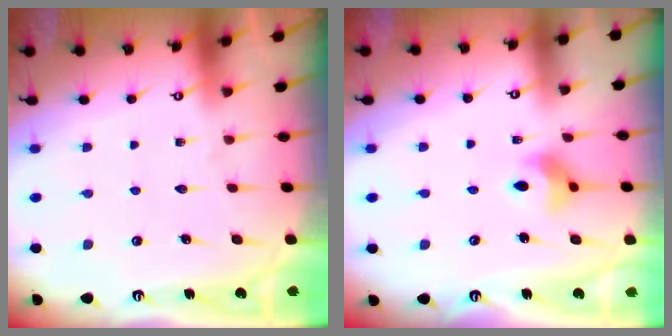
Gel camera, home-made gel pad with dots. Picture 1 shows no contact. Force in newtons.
{"total": 8.0, "press": 7.9, "slide": 1.2}